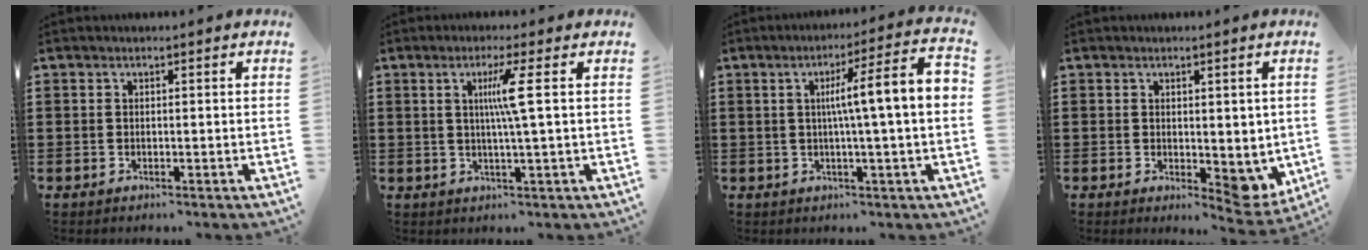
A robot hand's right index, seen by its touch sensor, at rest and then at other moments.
{"total": 5.0, "force": [0.9, -0.9, 4.8], "torque": [-0.093, -0.006, 0.008]}
{"total": 8.8, "force": [0.6, 0.1, 8.8], "torque": [-0.153, -0.006, 0.000]}
{"total": 3.8, "force": [0.6, 2.6, 2.7], "torque": [-0.029, 0.000, 0.010]}